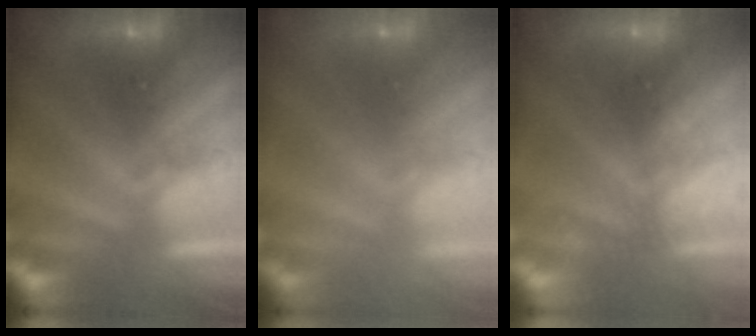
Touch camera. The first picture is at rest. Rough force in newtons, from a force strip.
{"total": 7.4}
{"total": 2.4}